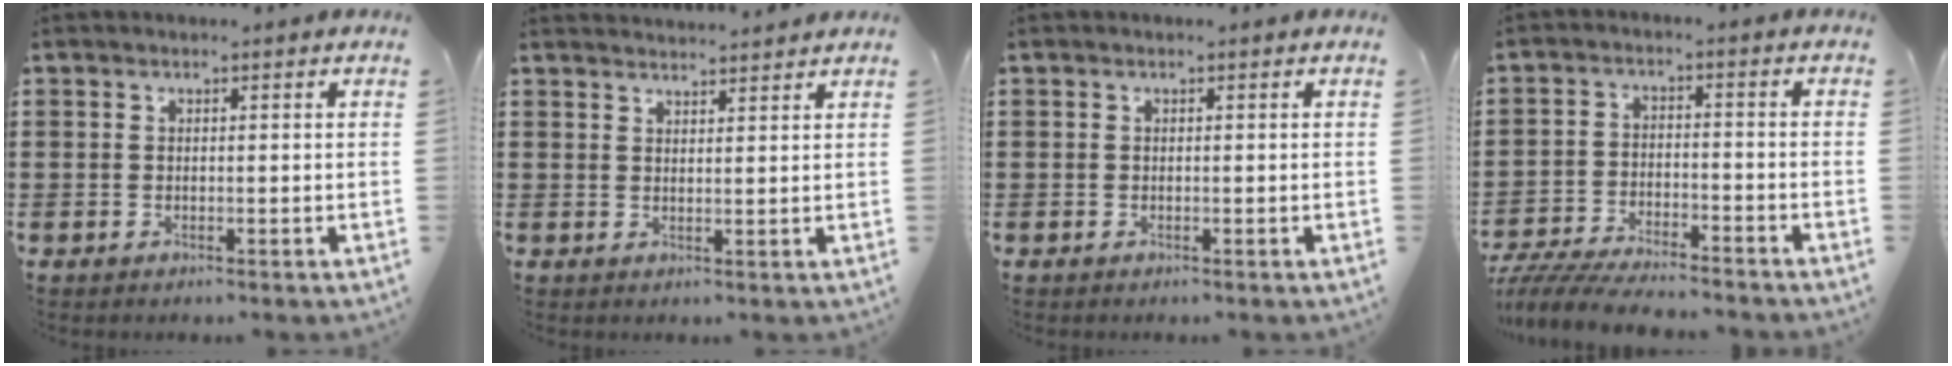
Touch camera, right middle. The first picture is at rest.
{"total": 2.2, "force": [2.2, -0.3, -0.3], "torque": [-0.001, -0.004, 0.043]}
{"total": 0.0}
{"total": 6.0, "force": [-5.8, 0.5, 1.5], "torque": [-0.033, -0.001, -0.115]}